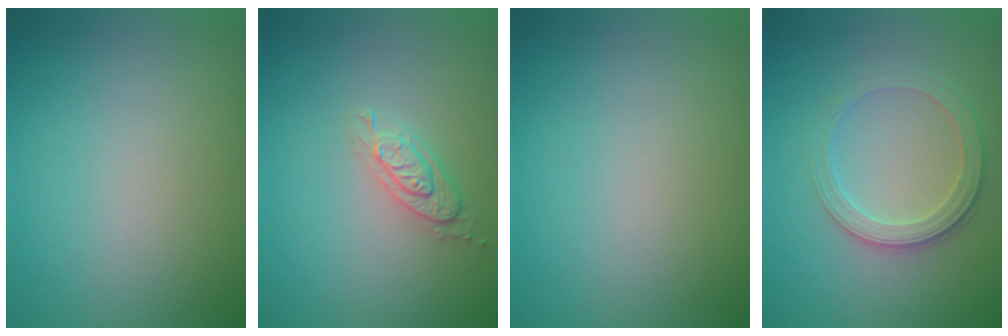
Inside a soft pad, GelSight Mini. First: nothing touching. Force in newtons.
{"total": 2.1, "press": 2.0, "slide": 0.7}
{"total": 0.0}
{"total": 2.8, "press": 2.7, "slide": 0.9}